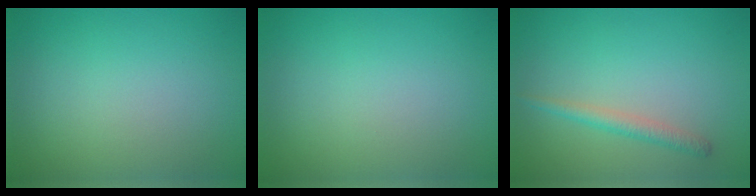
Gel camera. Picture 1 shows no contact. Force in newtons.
{"total": 0.0}
{"total": 1.8, "press": 1.8, "slide": 0.1}